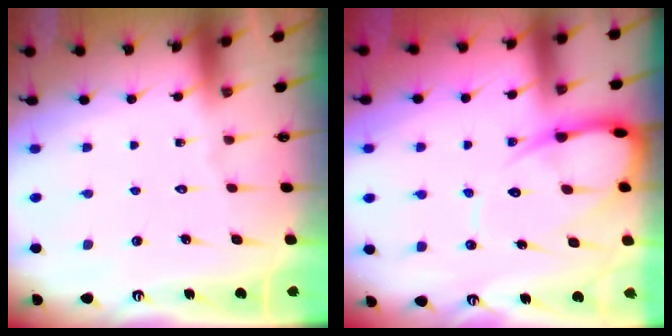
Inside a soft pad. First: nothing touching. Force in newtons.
{"total": 11.0, "press": 10.9, "slide": 1.2}